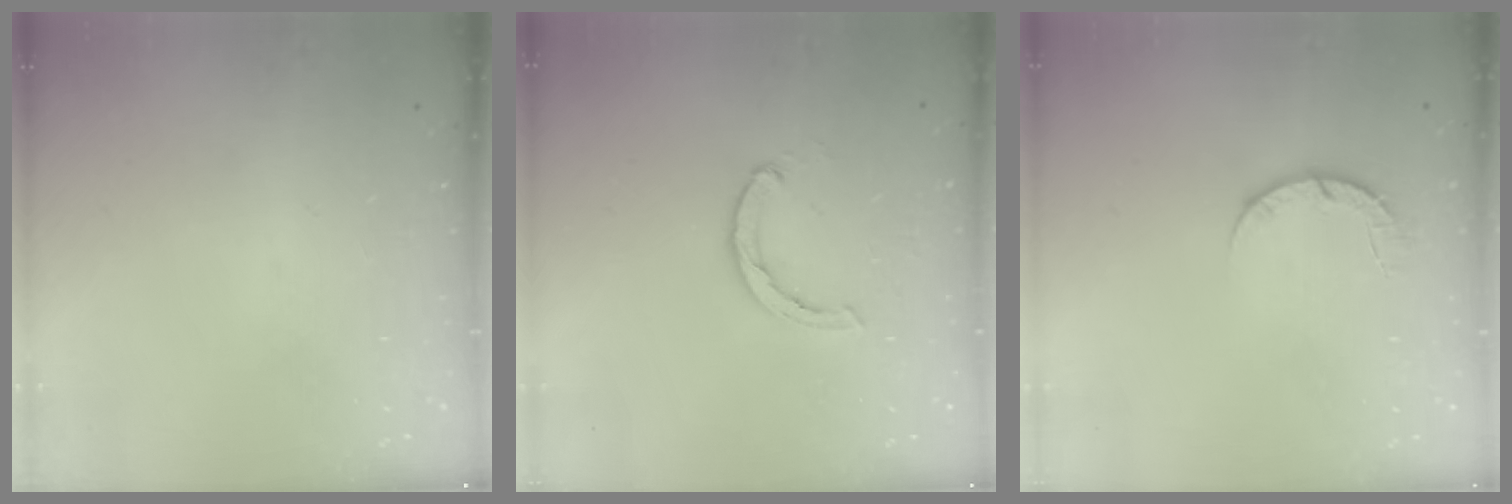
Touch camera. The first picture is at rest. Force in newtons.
{"total": 2.4, "press": 2.4, "slide": 0.4}
{"total": 5.1, "press": 5.1, "slide": 0.7}